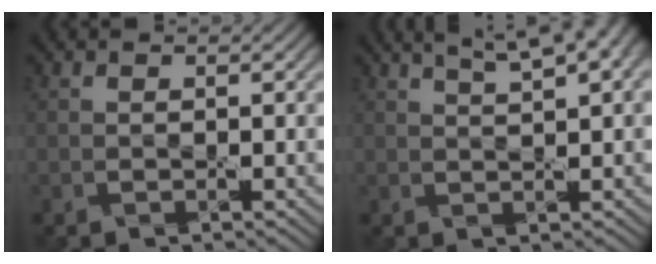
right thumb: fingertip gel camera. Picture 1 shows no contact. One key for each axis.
{"total": 8.2, "fx": 4.8, "fy": 2.2, "fz": 6.2, "tx": -0.086, "ty": 0.029, "tz": 0.053}